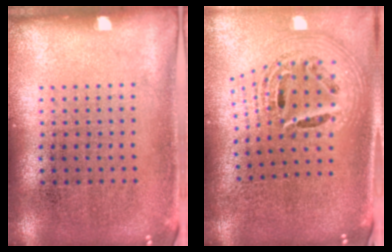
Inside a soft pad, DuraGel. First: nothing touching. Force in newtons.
{"total": 2.7, "press": 1.9, "slide": 1.9}